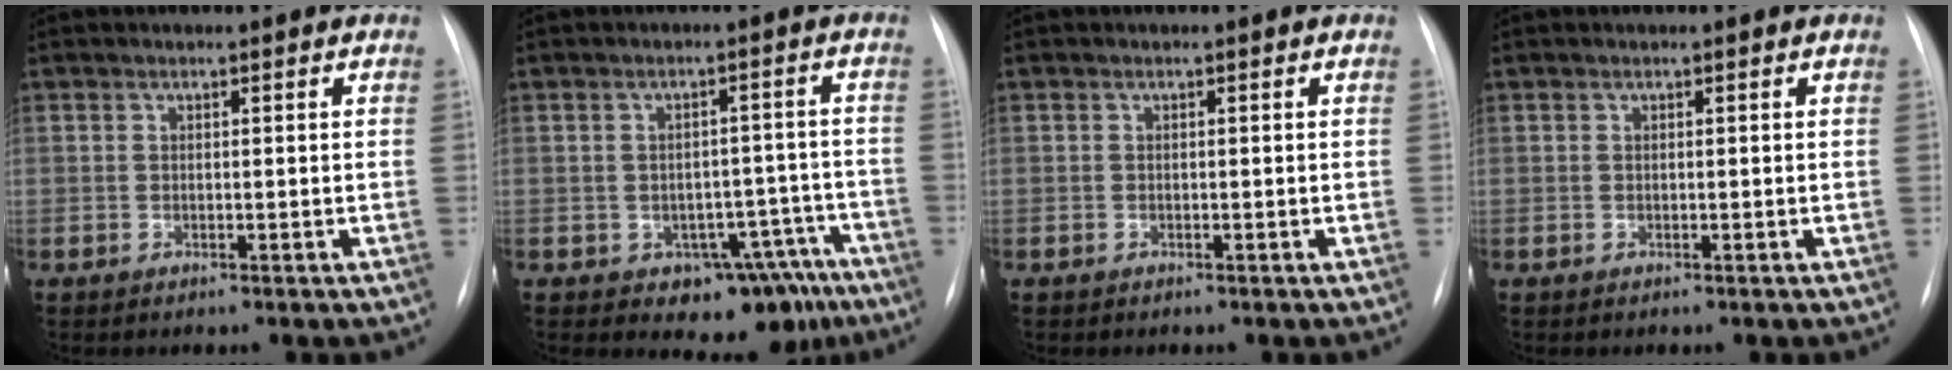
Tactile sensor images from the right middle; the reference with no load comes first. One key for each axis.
{"total": 9.4, "fx": -6.1, "fy": 5.6, "fz": 4.4, "tx": -0.024, "ty": 0.035, "tz": -0.074}
{"total": 0.0}
{"total": 0.0}